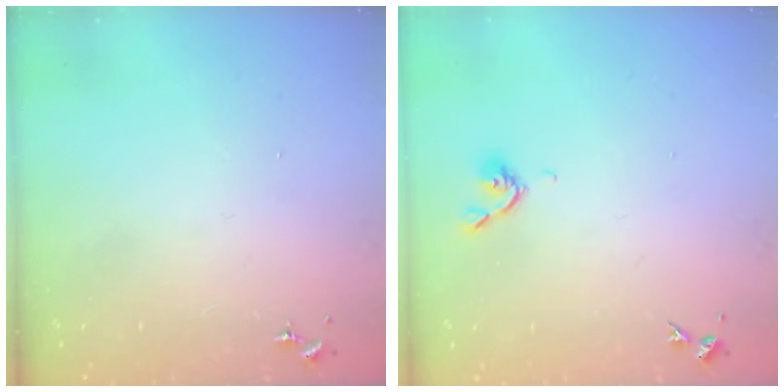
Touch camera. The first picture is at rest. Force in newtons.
{"total": 5.3, "press": 5.2, "slide": 1.1}